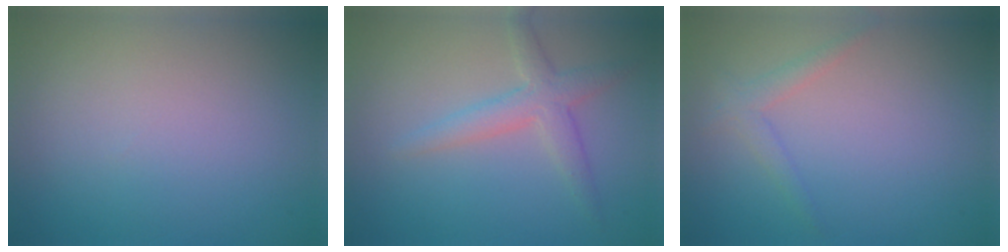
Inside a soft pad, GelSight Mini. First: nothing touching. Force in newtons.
{"total": 2.9, "press": 2.9, "slide": 0.1}
{"total": 1.4, "press": 1.4, "slide": 0.1}